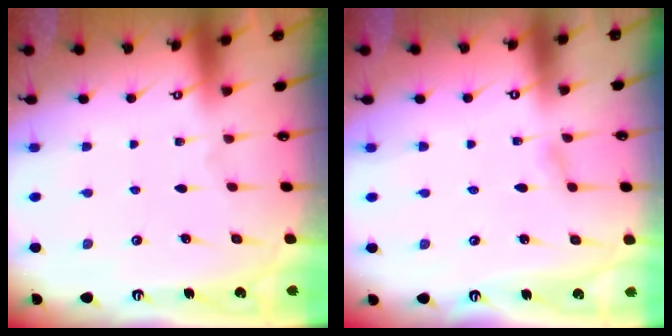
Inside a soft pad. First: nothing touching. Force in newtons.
{"total": 2.0, "press": 2.0, "slide": 0.2}